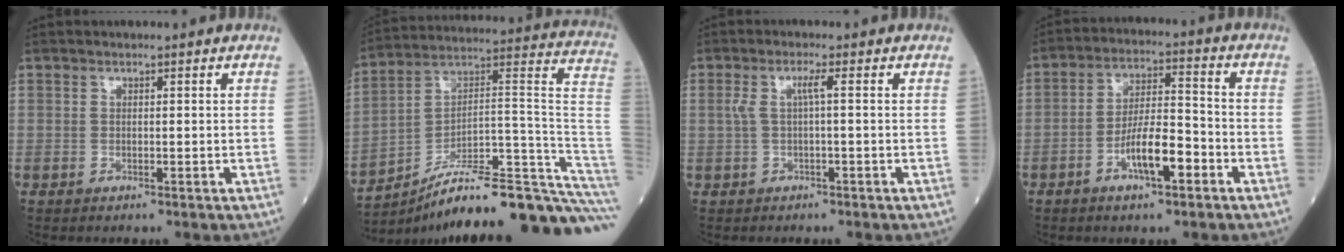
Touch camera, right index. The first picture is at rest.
{"total": 26.5, "force": [-21.3, 0.8, 15.8], "torque": [-0.121, 0.050, -0.314]}
{"total": 2.5, "force": [0.3, 0.0, 2.4], "torque": [-0.053, 0.010, 0.008]}
{"total": 8.2, "force": [-3.7, 2.0, 7.0], "torque": [-0.132, 0.009, -0.067]}